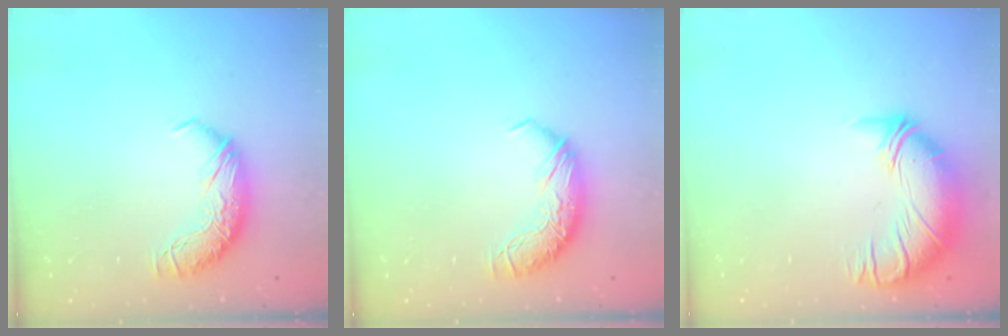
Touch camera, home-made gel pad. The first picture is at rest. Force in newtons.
{"total": 0.0}
{"total": 2.7, "press": 0.3, "slide": 2.7}